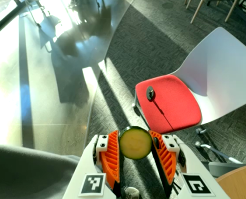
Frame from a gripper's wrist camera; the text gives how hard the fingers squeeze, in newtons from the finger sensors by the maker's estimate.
{"total": 7.8, "left": 7.8, "right": 7.8}